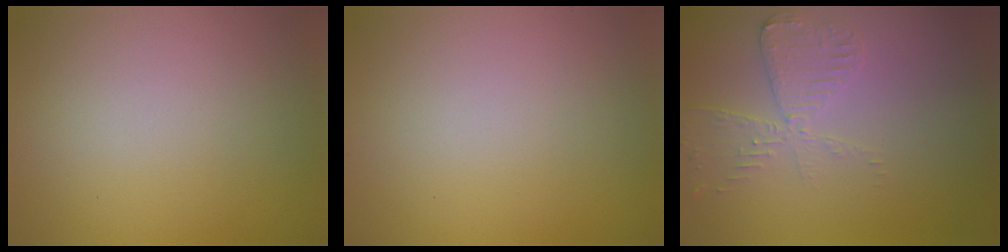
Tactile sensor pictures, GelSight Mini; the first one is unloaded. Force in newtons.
{"total": 0.0}
{"total": 2.9, "press": 2.8, "slide": 0.6}